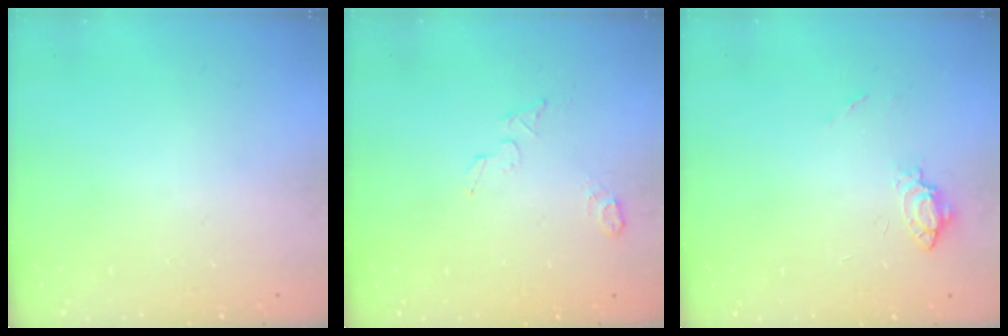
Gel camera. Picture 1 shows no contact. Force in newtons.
{"total": 5.0, "press": 4.9, "slide": 1.1}
{"total": 6.4, "press": 6.4, "slide": 0.7}